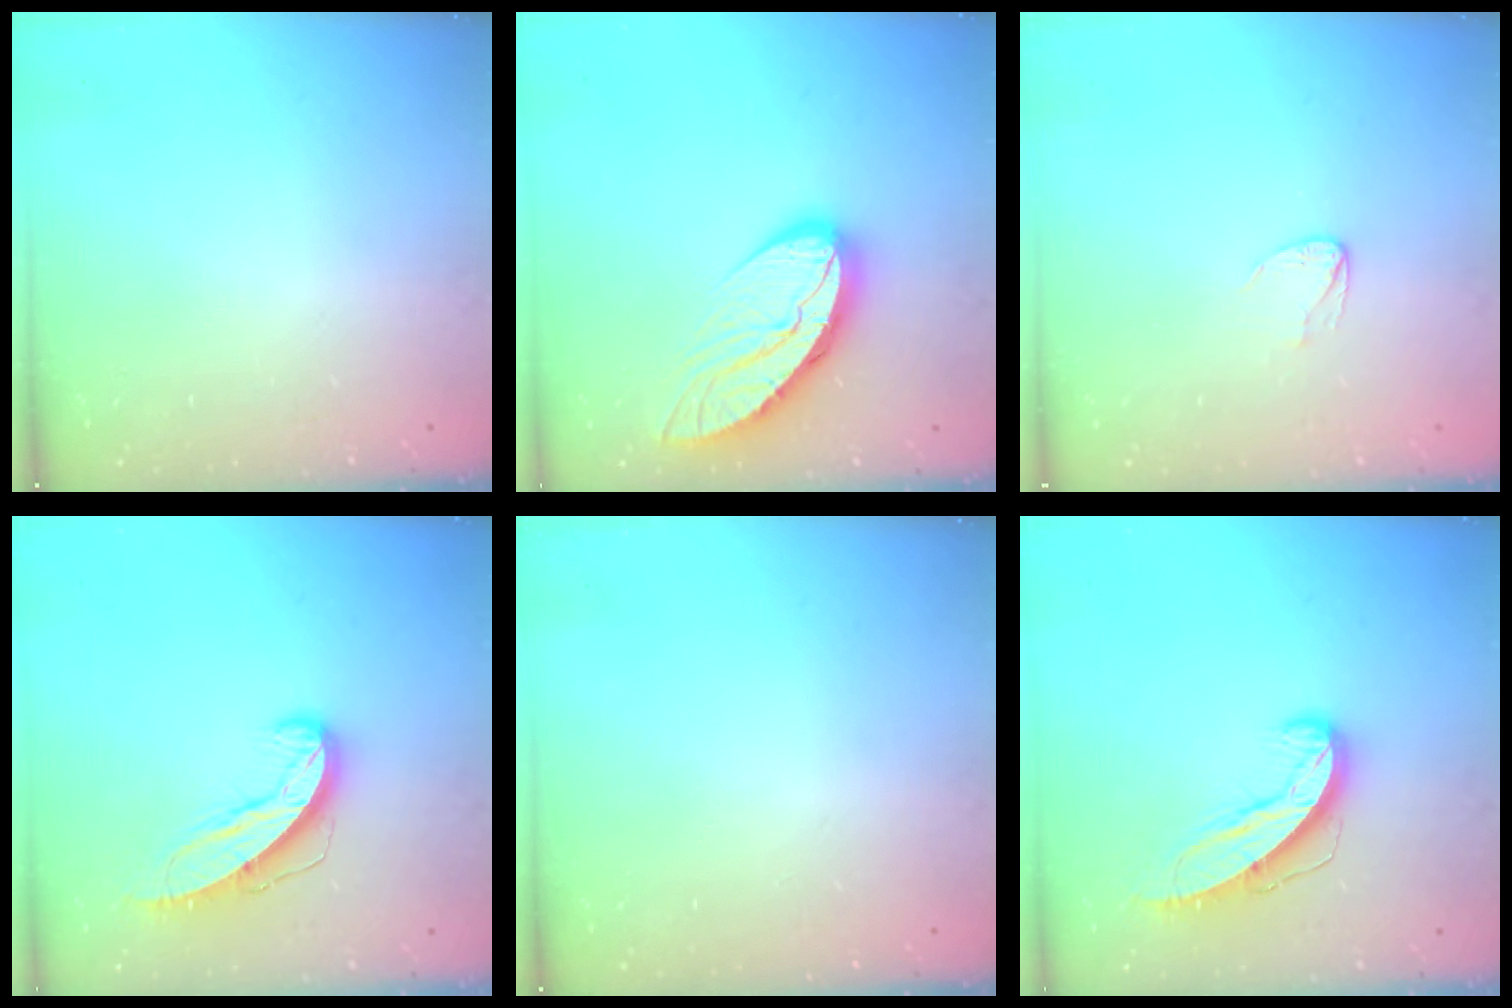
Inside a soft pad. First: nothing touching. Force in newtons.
{"total": 13.0, "press": 13.0, "slide": 1.1}
{"total": 3.6, "press": 3.6, "slide": 0.4}
{"total": 10.7, "press": 10.7, "slide": 1.1}
{"total": 0.0}
{"total": 10.7, "press": 10.7, "slide": 1.1}